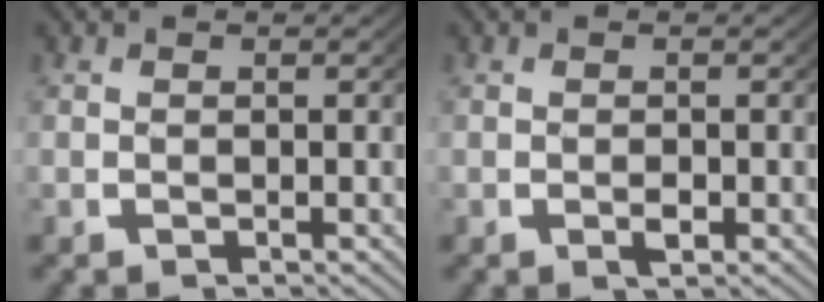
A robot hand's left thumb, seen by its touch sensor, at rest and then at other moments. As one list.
[{"total": 1.1, "force": [-0.2, 0.6, 0.9], "torque": [-0.013, -0.001, -0.004]}]